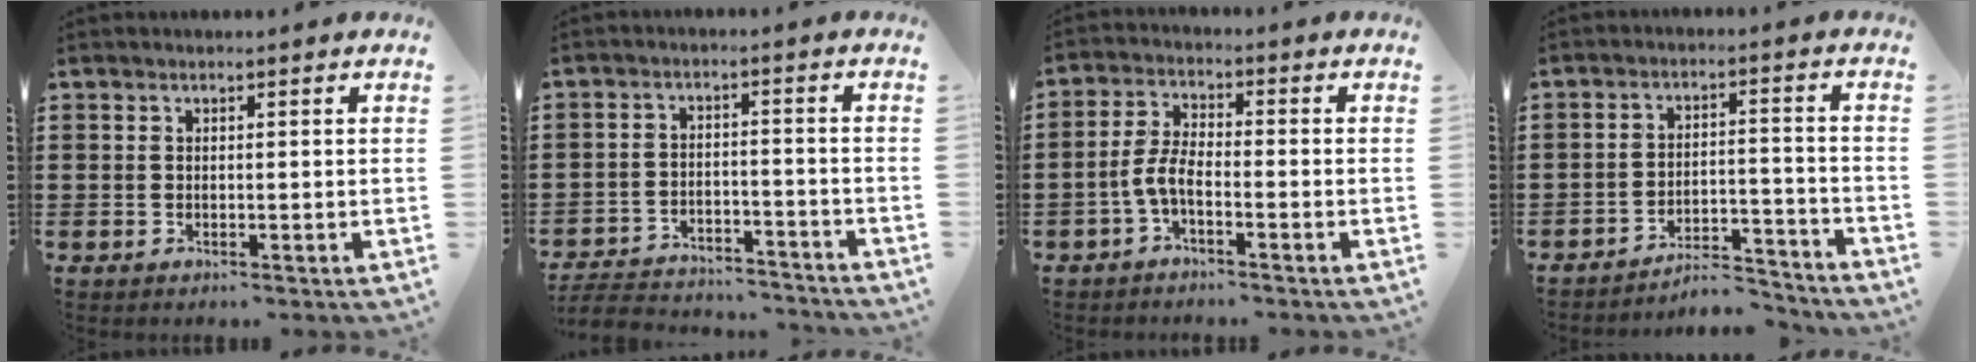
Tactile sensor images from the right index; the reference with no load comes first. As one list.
[{"total": 4.5, "force": [-4.4, 0.5, 0.8], "torque": [-0.021, 0.001, -0.092]}, {"total": 4.4, "force": [-2.0, 1.5, 3.6], "torque": [-0.092, -0.001, -0.046]}, {"total": 5.3, "force": [-5.1, 0.6, 1.2], "torque": [-0.020, 0.006, -0.102]}]